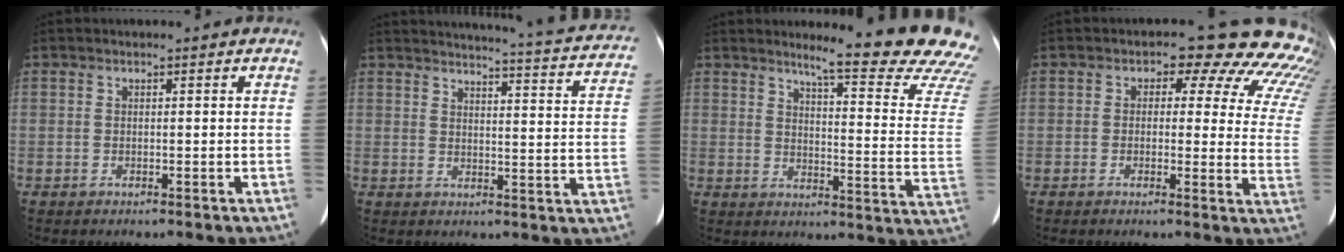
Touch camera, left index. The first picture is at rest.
{"total": 22.2, "force": [20.8, 1.5, 7.6], "torque": [-0.094, -0.070, 0.223]}
{"total": 19.6, "force": [17.8, 0.3, 8.4], "torque": [-0.100, -0.113, 0.199]}
{"total": 15.6, "force": [12.6, 6.2, 6.9], "torque": [-0.049, -0.024, 0.104]}